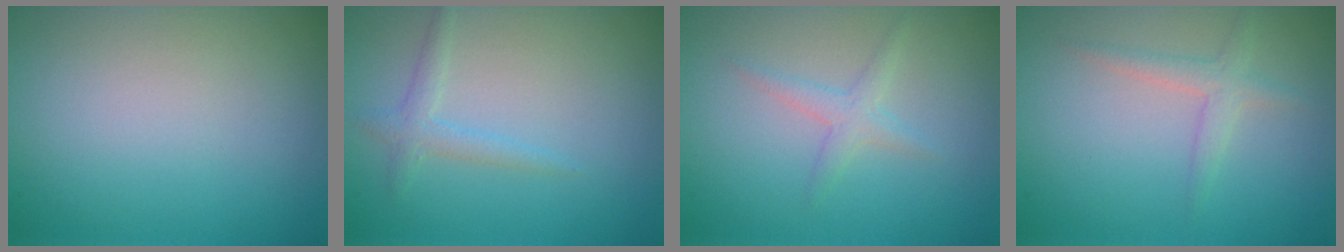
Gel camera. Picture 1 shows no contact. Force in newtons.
{"total": 0.9, "press": 0.9, "slide": 0.1}
{"total": 1.6, "press": 1.6, "slide": 0.1}
{"total": 1.8, "press": 1.8, "slide": 0.0}